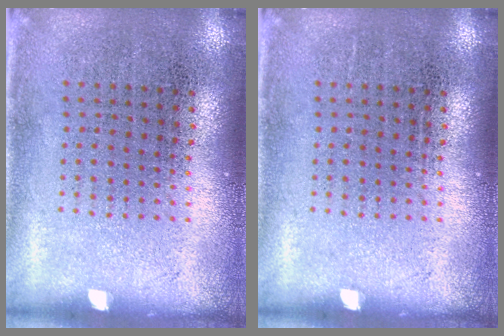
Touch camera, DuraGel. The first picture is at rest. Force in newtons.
{"total": 0.0}